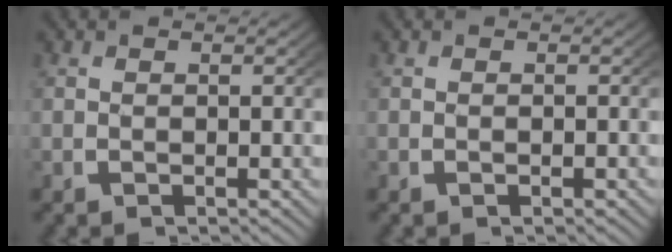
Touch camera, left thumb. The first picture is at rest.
{"total": 0.0}